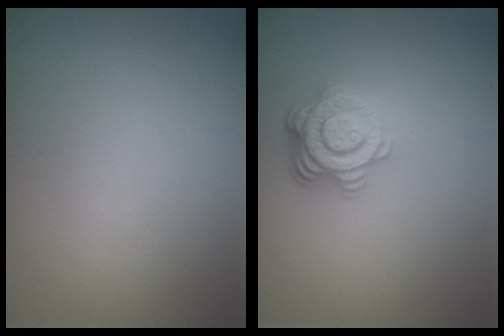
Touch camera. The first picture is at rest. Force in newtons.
{"total": 4.9, "press": 3.4, "slide": 3.5}